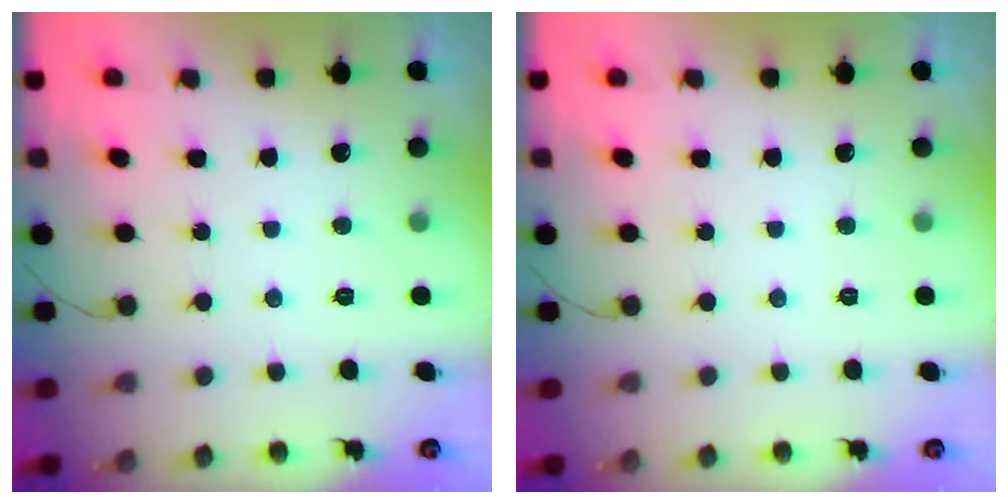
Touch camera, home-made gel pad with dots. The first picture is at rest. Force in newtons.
{"total": 0.0}